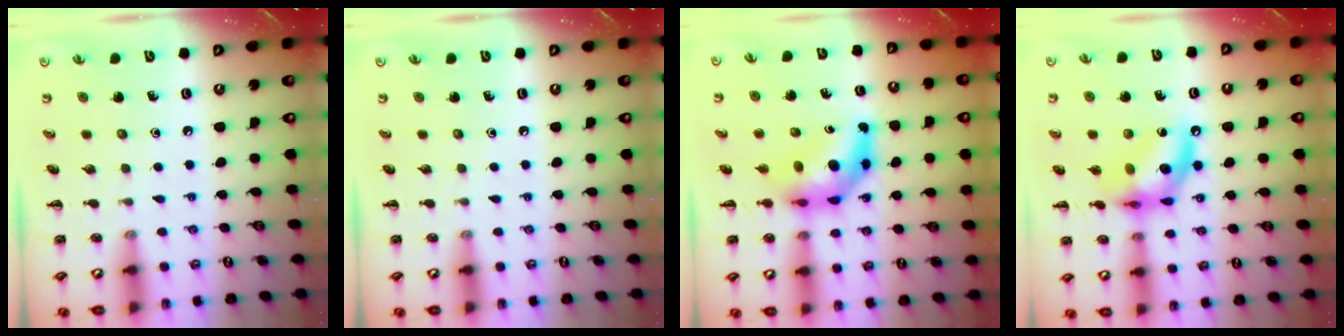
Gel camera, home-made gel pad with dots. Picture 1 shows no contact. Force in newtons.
{"total": 0.0}
{"total": 7.5, "press": 7.2, "slide": 2.3}
{"total": 12.8, "press": 12.4, "slide": 3.4}